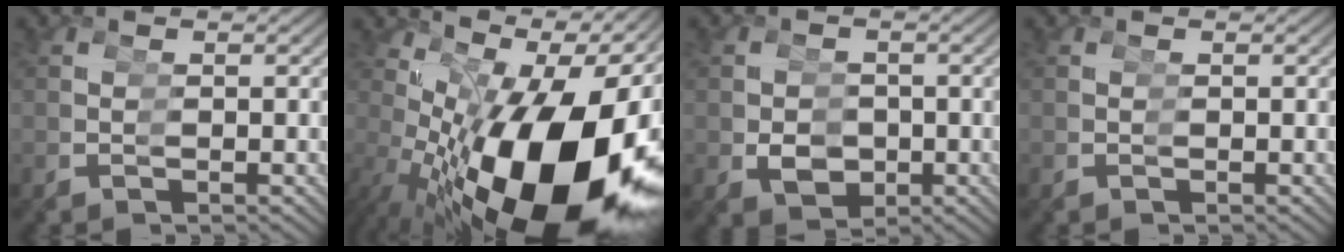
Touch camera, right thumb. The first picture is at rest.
{"total": 14.5, "force": [-2.0, 7.2, 12.4], "torque": [-0.239, -0.020, -0.006]}
{"total": 3.3, "force": [-0.1, 2.9, 1.5], "torque": [-0.042, -0.010, 0.013]}
{"total": 0.0}